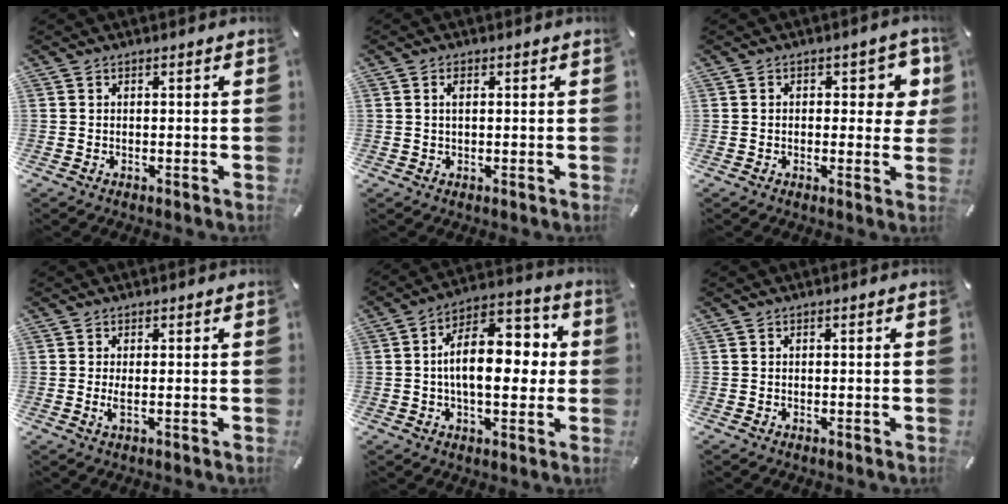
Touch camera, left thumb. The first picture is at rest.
{"total": 1.7, "force": [0.4, 0.9, 1.4], "torque": [-0.031, 0.004, 0.007]}
{"total": 6.4, "force": [1.5, 3.3, 5.3], "torque": [-0.057, -0.004, 0.016]}
{"total": 2.3, "force": [0.0, 0.3, 2.3], "torque": [-0.050, -0.009, -0.001]}
{"total": 14.7, "force": [0.2, 8.2, 12.2], "torque": [-0.192, 0.005, 0.001]}
{"total": 0.0}